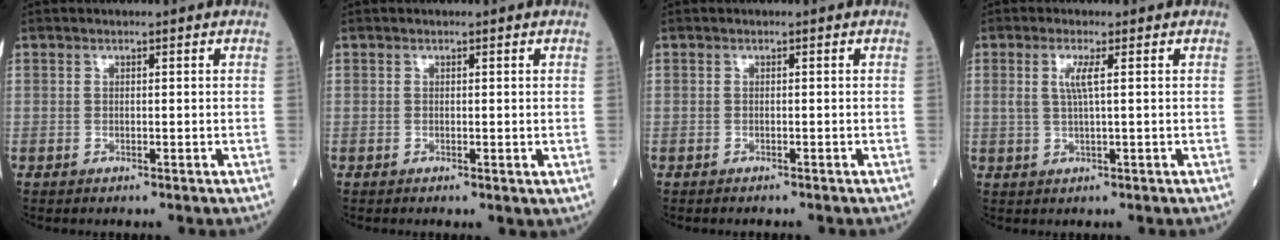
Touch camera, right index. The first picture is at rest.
{"total": 0.6, "force": [0.0, 0.4, 0.5], "torque": [-0.009, -0.003, 0.001]}
{"total": 1.2, "force": [-1.1, 0.2, 0.4], "torque": [-0.009, -0.003, -0.014]}
{"total": 2.9, "force": [0.7, -0.1, 2.8], "torque": [-0.064, 0.001, 0.014]}